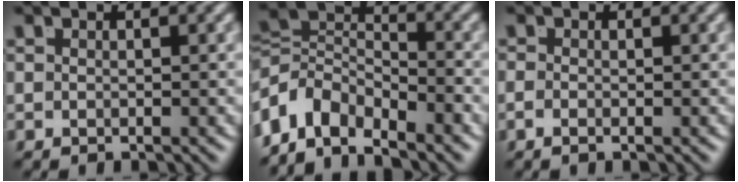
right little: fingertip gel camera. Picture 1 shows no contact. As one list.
[{"total": 9.0, "force": [-2.5, 7.0, 5.1], "torque": [-0.112, -0.037, -0.039]}, {"total": 1.1, "force": [-0.7, -0.2, 0.8], "torque": [-0.014, -0.007, -0.009]}]